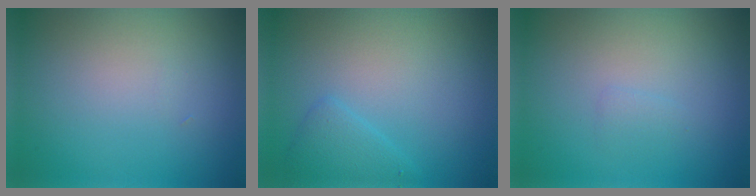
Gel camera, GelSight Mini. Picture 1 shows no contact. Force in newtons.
{"total": 1.9, "press": 1.9, "slide": 0.1}
{"total": 0.7, "press": 0.7, "slide": 0.1}